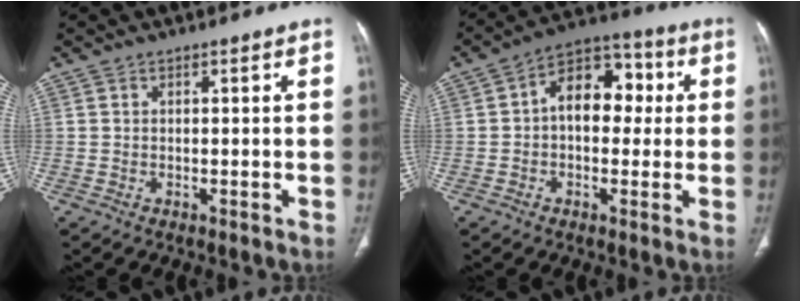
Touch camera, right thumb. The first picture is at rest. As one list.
[{"total": 11.8, "force": [1.2, 7.8, 8.8], "torque": [-0.096, 0.033, 0.006]}]